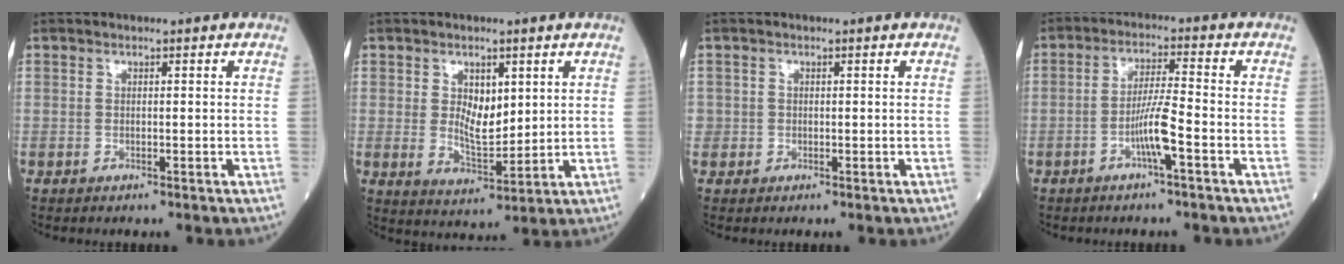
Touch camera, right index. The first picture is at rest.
{"total": 5.9, "force": [1.6, 2.9, 4.9], "torque": [-0.086, -0.002, 0.036]}
{"total": 1.0, "force": [-0.1, 1.0, 0.1], "torque": [0.008, 0.005, -0.004]}
{"total": 5.5, "force": [-2.3, -0.3, 5.0], "torque": [-0.099, 0.004, -0.044]}